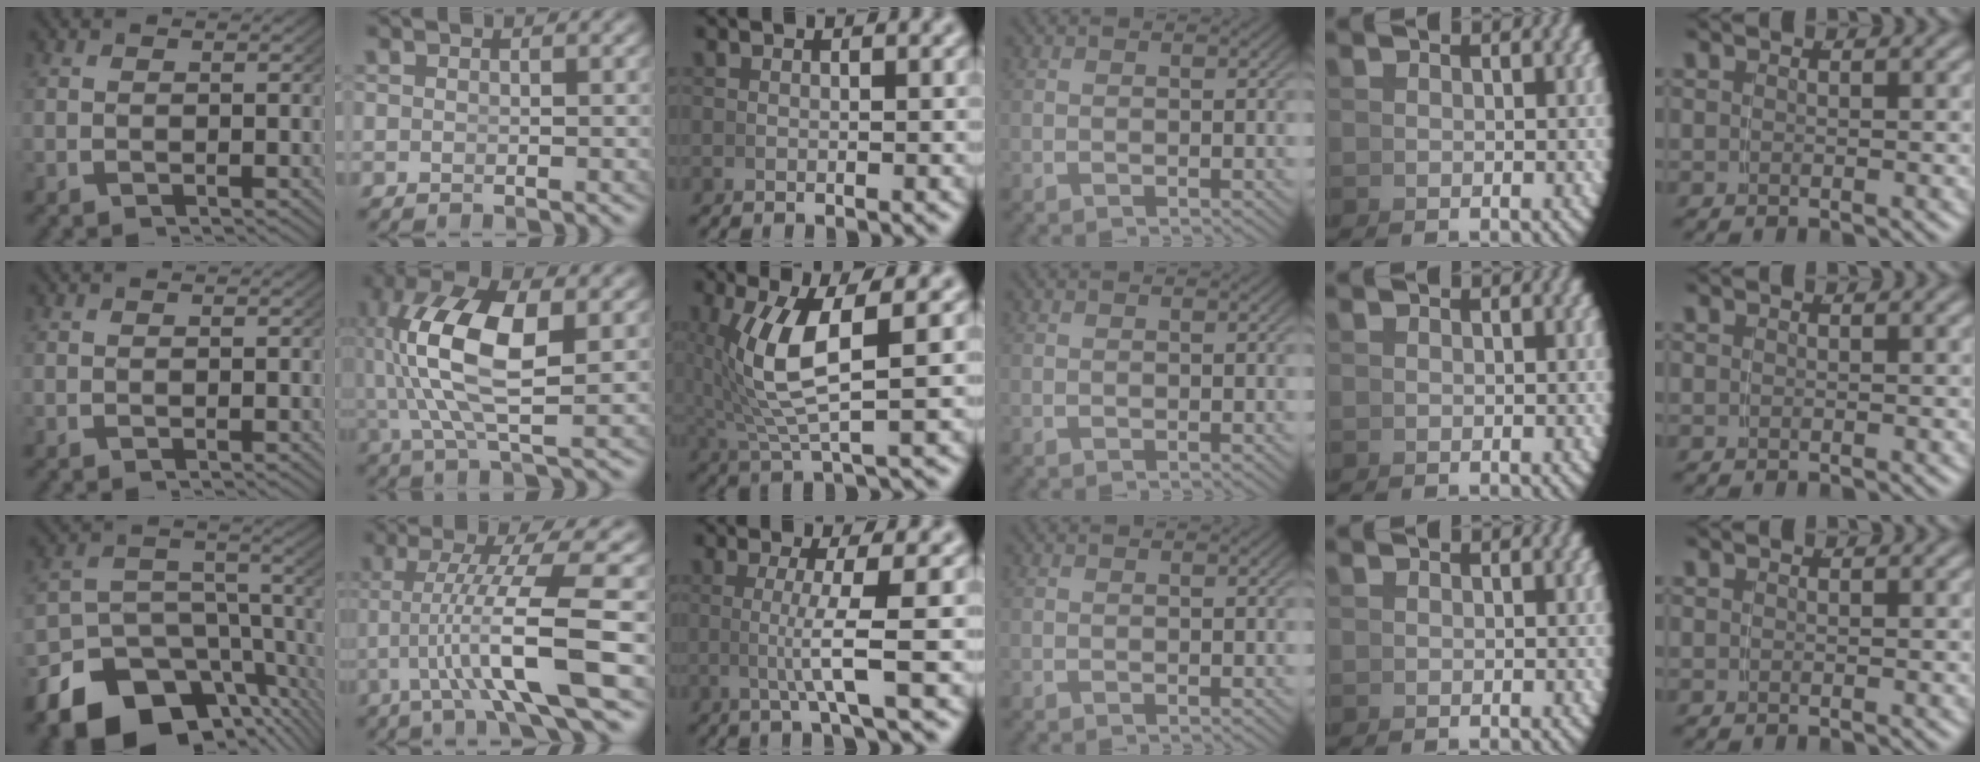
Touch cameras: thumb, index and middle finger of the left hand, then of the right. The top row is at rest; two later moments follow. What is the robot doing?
{"motion": "grasp_and_lifting", "object": "whiteboard"}